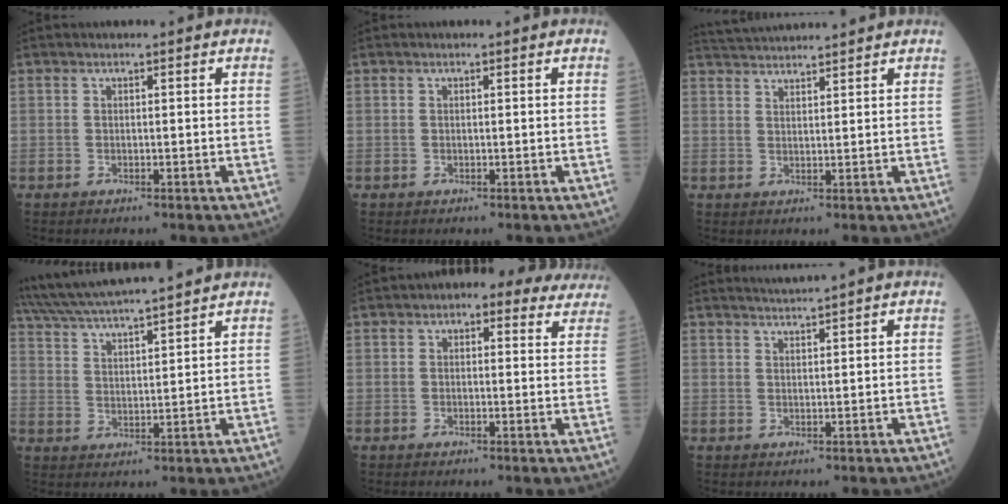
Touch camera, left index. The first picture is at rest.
{"total": 0.0}
{"total": 8.1, "force": [7.8, -0.5, 2.1], "torque": [-0.043, 0.032, 0.124]}
{"total": 14.7, "force": [13.4, -0.3, 6.1], "torque": [-0.123, 0.028, 0.220]}
{"total": 9.8, "force": [7.8, 4.0, 4.3], "torque": [-0.032, 0.025, 0.079]}
{"total": 2.4, "force": [2.1, -1.2, 0.3], "torque": [-0.006, 0.000, 0.044]}